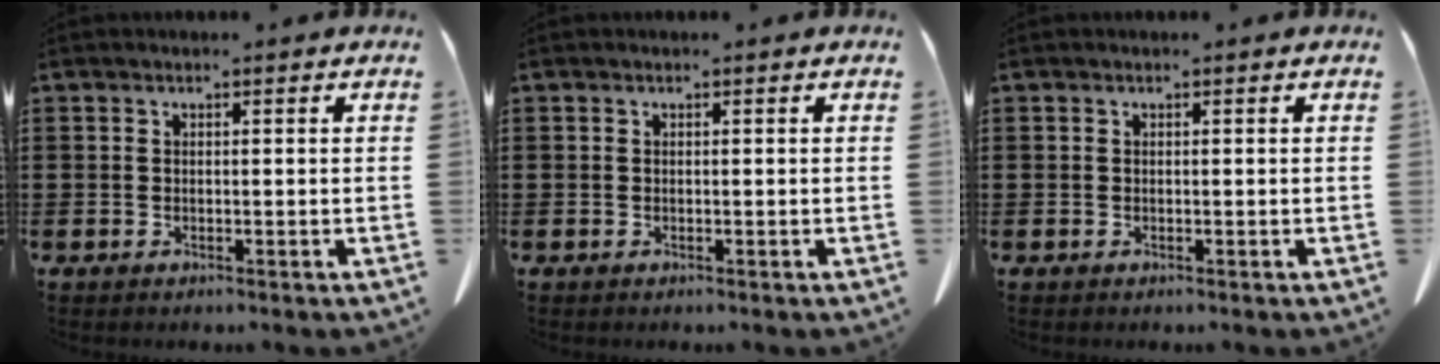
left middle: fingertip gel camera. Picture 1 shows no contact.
{"total": 0.0}
{"total": 0.0}